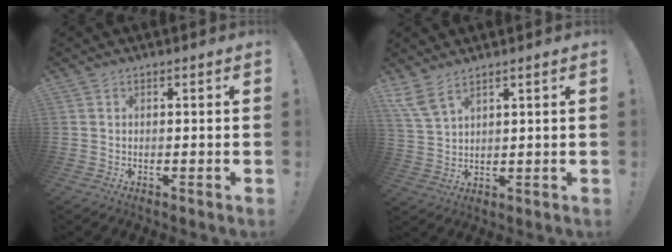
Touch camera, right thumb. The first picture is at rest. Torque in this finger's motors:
{"motor_torque": [-0.06, 0.21, 0.40, 0.22, 0.02]}